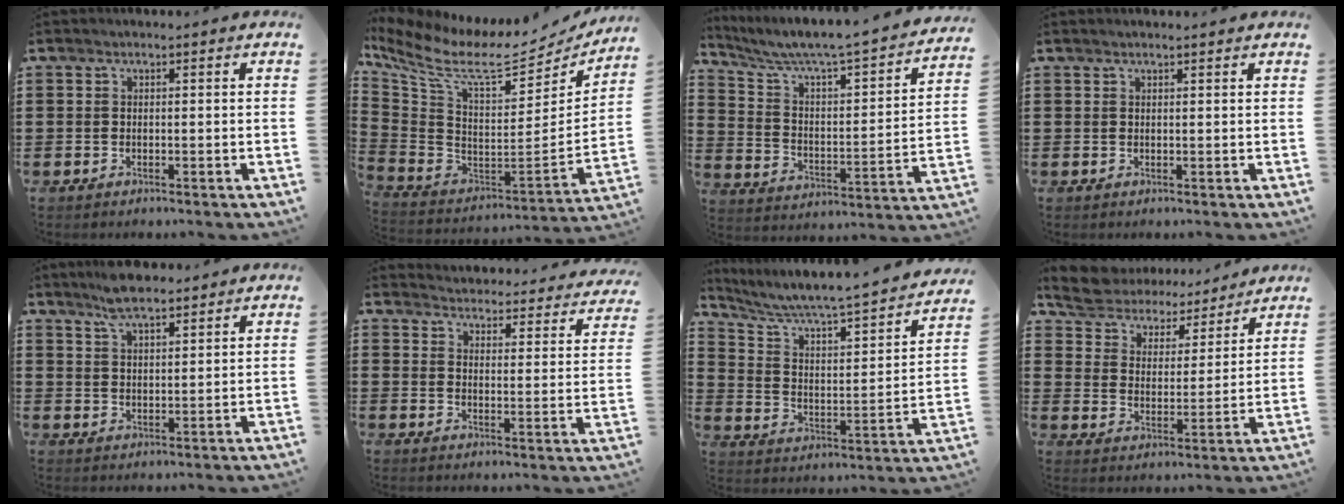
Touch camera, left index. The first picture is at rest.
{"total": 10.4, "force": [7.6, 3.2, 6.3], "torque": [-0.153, -0.067, 0.125]}
{"total": 5.0, "force": [4.4, 0.3, 2.5], "torque": [-0.071, -0.046, 0.065]}
{"total": 0.8, "force": [0.7, 0.0, 0.3], "torque": [-0.006, -0.001, 0.013]}
{"total": 5.5, "force": [4.8, 1.1, 2.6], "torque": [-0.062, -0.005, 0.089]}
{"total": 3.5, "force": [3.4, -0.4, -0.2], "torque": [-0.011, -0.038, 0.052]}
{"total": 4.6, "force": [3.8, 0.5, 2.5], "torque": [-0.069, -0.041, 0.056]}
{"total": 6.6, "force": [6.5, 0.8, 0.5], "torque": [-0.046, -0.045, 0.112]}